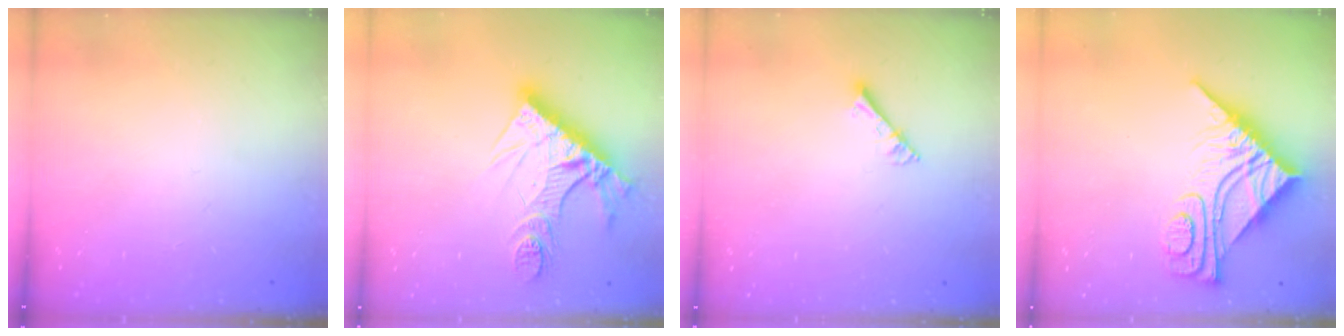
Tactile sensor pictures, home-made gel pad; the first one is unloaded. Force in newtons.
{"total": 15.0, "press": 14.9, "slide": 1.4}
{"total": 3.5, "press": 3.4, "slide": 0.4}
{"total": 13.7, "press": 13.7, "slide": 1.2}